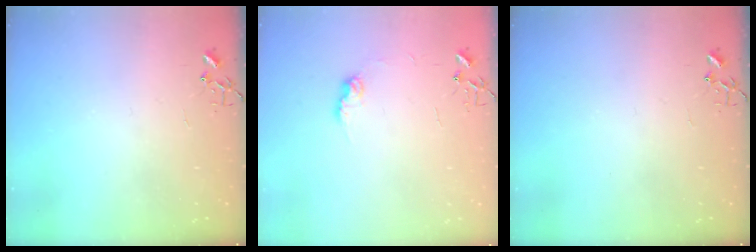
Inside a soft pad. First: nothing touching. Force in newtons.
{"total": 7.2, "press": 7.2, "slide": 0.3}
{"total": 0.0}